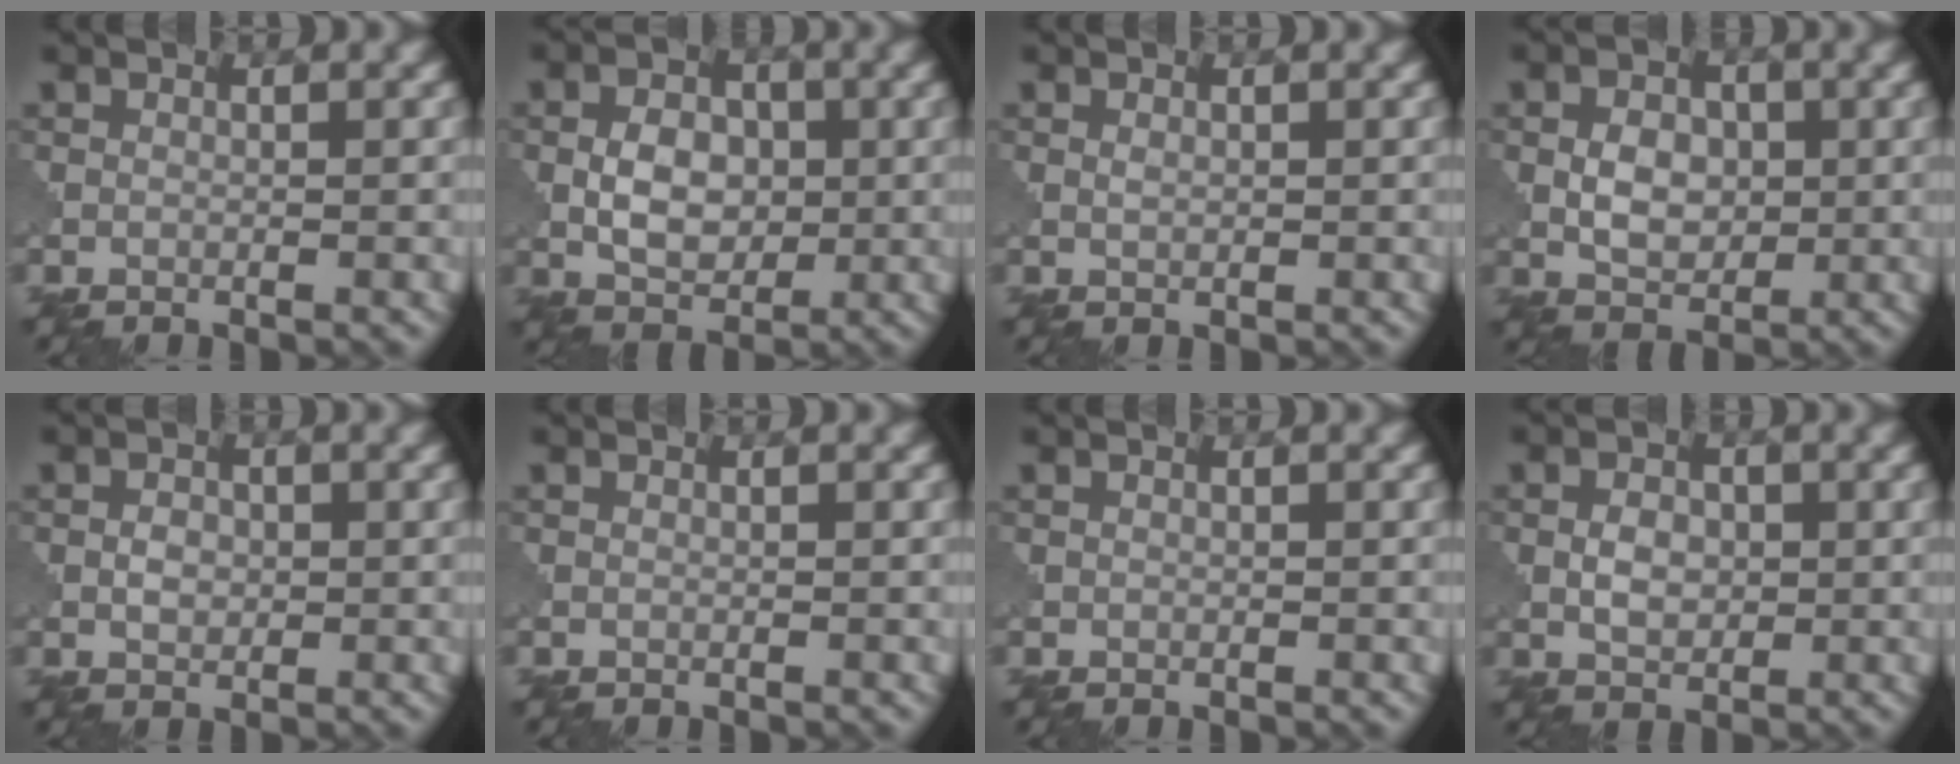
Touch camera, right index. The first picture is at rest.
{"total": 4.4, "force": [-0.2, 3.0, 3.2], "torque": [-0.052, 0.002, -0.006]}
{"total": 0.6, "force": [0.1, 0.4, 0.5], "torque": [-0.011, 0.001, 0.003]}
{"total": 3.6, "force": [-0.1, 2.5, 2.5], "torque": [-0.044, 0.001, -0.004]}
{"total": 1.6, "force": [-0.1, 1.2, 1.1], "torque": [-0.019, 0.002, -0.005]}
{"total": 0.0}
{"total": 0.0}
{"total": 2.5, "force": [-0.1, 1.8, 1.8], "torque": [-0.032, 0.002, -0.004]}